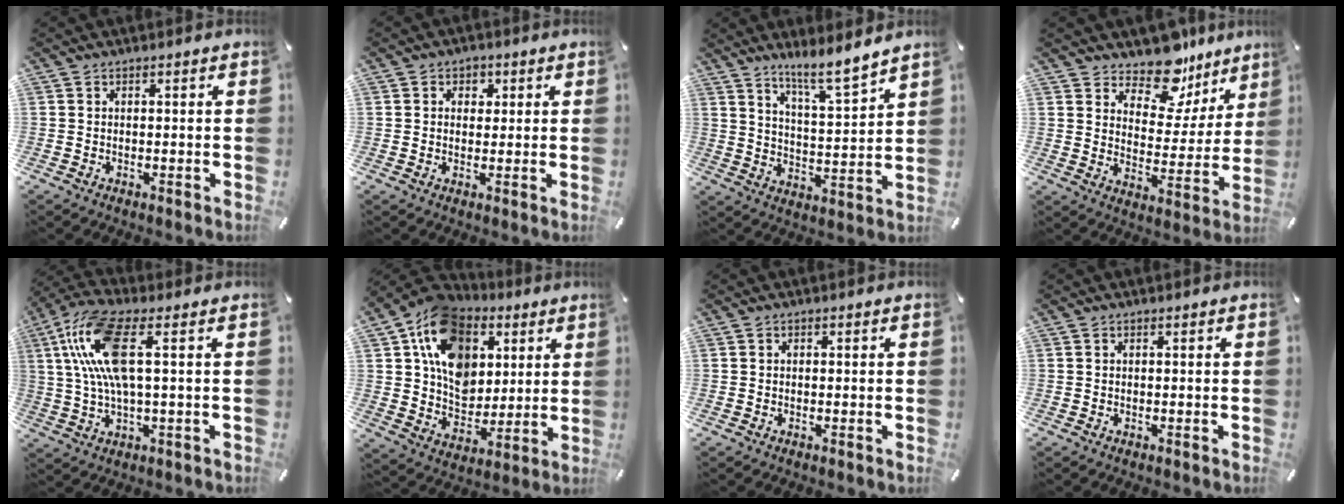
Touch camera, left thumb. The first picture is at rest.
{"total": 2.8, "force": [0.6, 2.5, 1.0], "torque": [0.002, -0.002, 0.002]}
{"total": 8.9, "force": [8.1, 1.0, 3.6], "torque": [-0.064, -0.061, 0.143]}
{"total": 13.2, "force": [10.9, 6.5, 3.9], "torque": [-0.059, -0.099, 0.195]}
{"total": 13.4, "force": [3.0, 4.4, 12.3], "torque": [-0.260, -0.011, 0.049]}
{"total": 16.0, "force": [5.8, 12.9, 7.6], "torque": [-0.130, -0.019, 0.113]}
{"total": 0.0}
{"total": 0.0}